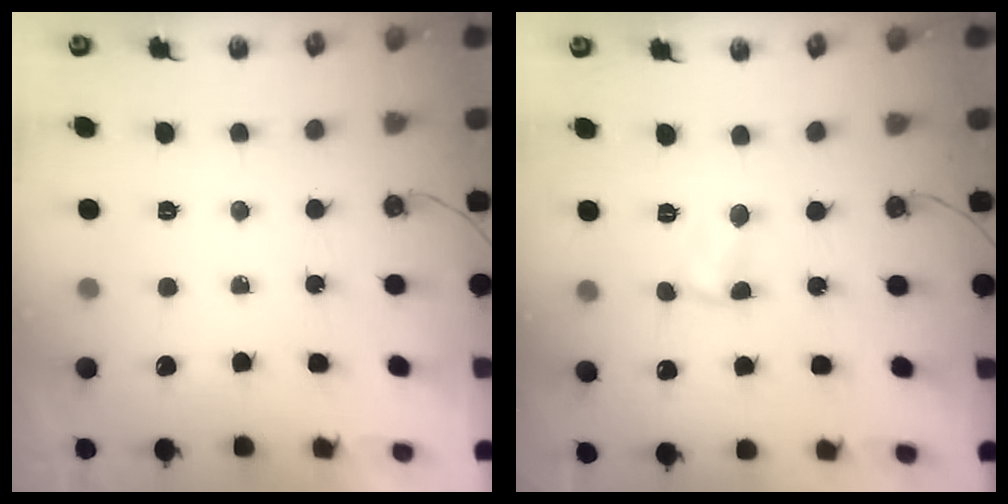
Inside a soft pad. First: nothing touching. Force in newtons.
{"total": 1.9, "press": 1.9, "slide": 0.3}